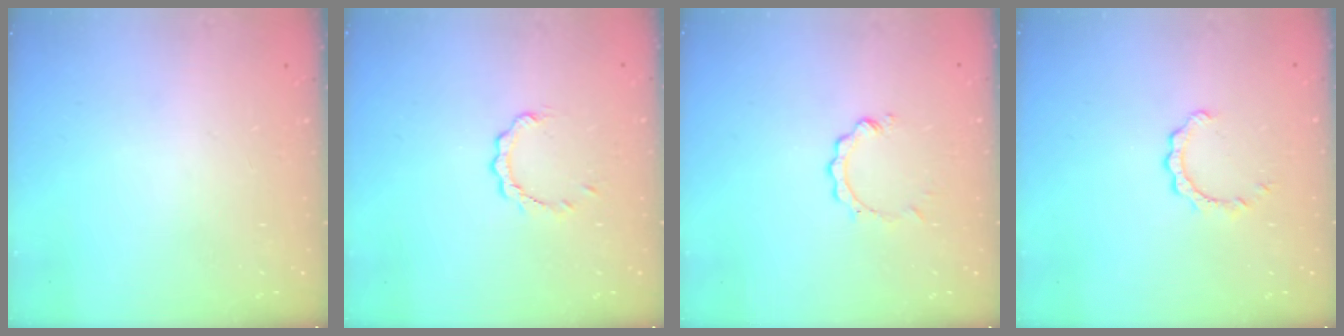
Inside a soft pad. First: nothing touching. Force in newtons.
{"total": 2.6, "press": 2.5, "slide": 0.3}
{"total": 2.0, "press": 2.0, "slide": 0.2}
{"total": 2.6, "press": 2.6, "slide": 0.2}